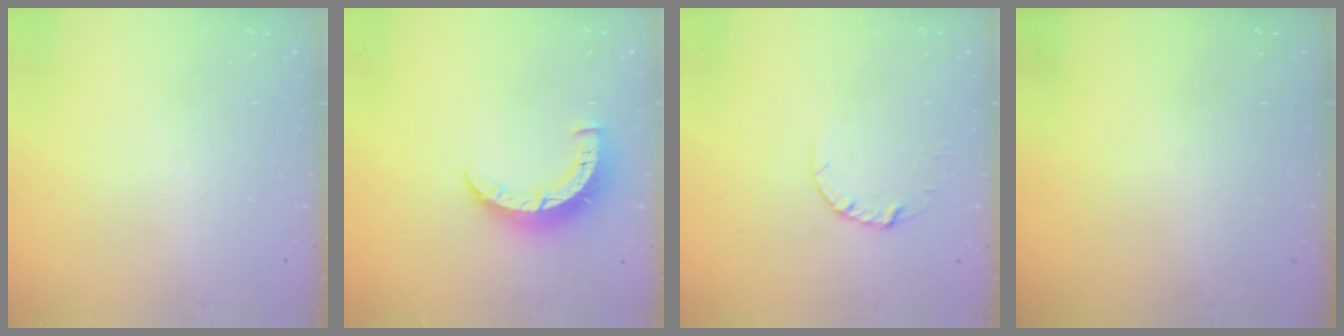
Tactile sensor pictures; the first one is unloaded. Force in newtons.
{"total": 7.0, "press": 7.0, "slide": 0.2}
{"total": 2.7, "press": 2.7, "slide": 0.2}
{"total": 0.0}